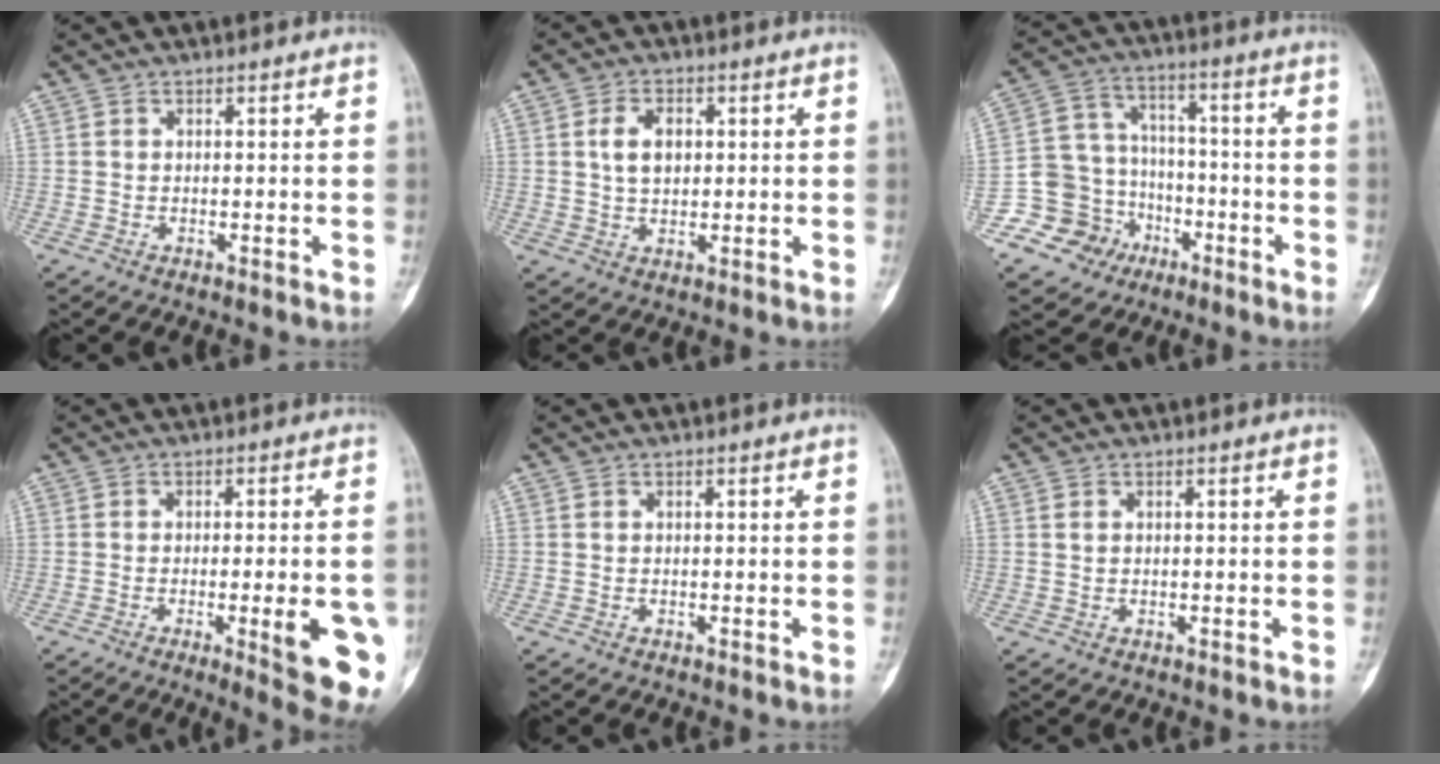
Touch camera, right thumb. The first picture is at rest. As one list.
[{"total": 5.5, "force": [1.2, 3.6, 3.9], "torque": [-0.060, -0.001, 0.020]}, {"total": 12.6, "force": [-6.2, 10.7, 2.4], "torque": [-0.008, 0.076, -0.103]}, {"total": 12.4, "force": [-3.6, 2.8, 11.6], "torque": [-0.122, -0.003, -0.037]}, {"total": 0.0}, {"total": 0.7, "force": [0.3, 0.5, 0.4], "torque": [-0.007, 0.000, 0.005]}]